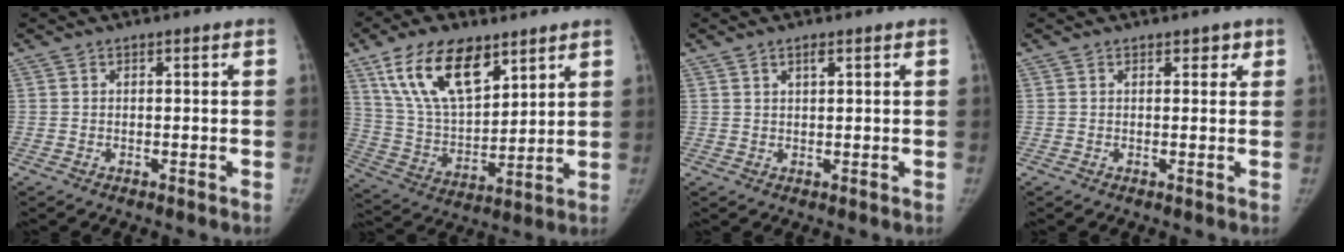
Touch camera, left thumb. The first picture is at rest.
{"total": 17.8, "force": [10.3, 8.6, 11.7], "torque": [-0.176, -0.041, 0.199]}
{"total": 1.6, "force": [1.0, 0.5, 1.2], "torque": [-0.018, 0.000, 0.016]}
{"total": 1.7, "force": [1.0, 1.0, 0.9], "torque": [0.006, -0.002, 0.008]}